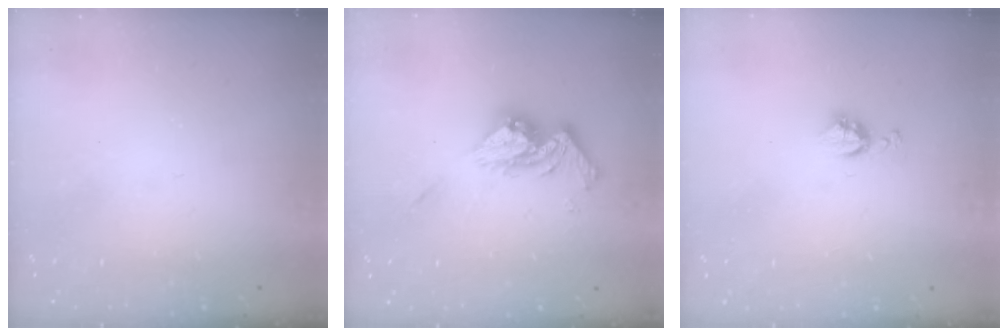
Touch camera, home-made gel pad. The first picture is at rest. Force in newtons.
{"total": 13.5, "press": 13.4, "slide": 1.2}
{"total": 5.0, "press": 4.9, "slide": 0.7}